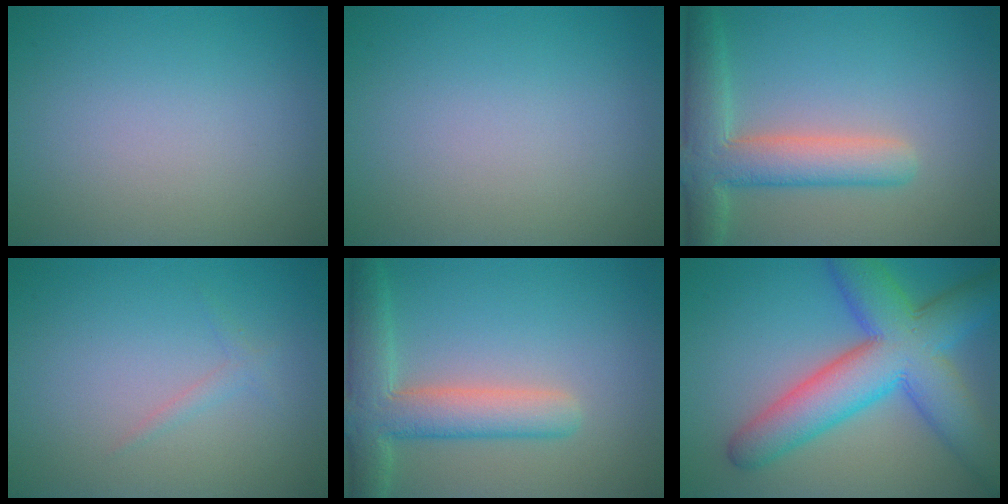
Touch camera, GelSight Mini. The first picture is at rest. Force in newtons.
{"total": 0.0}
{"total": 5.9, "press": 5.9, "slide": 0.5}
{"total": 0.9, "press": 0.9, "slide": 0.0}
{"total": 5.9, "press": 5.9, "slide": 0.5}
{"total": 10.5, "press": 10.5, "slide": 0.2}